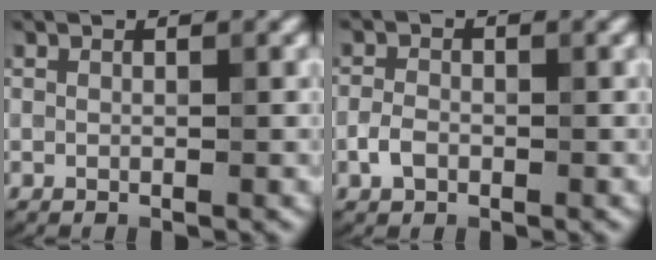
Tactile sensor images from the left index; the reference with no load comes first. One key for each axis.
{"total": 1.7, "fx": -0.7, "fy": 1.2, "fz": 1.0, "tx": -0.020, "ty": 0.002, "tz": -0.019}